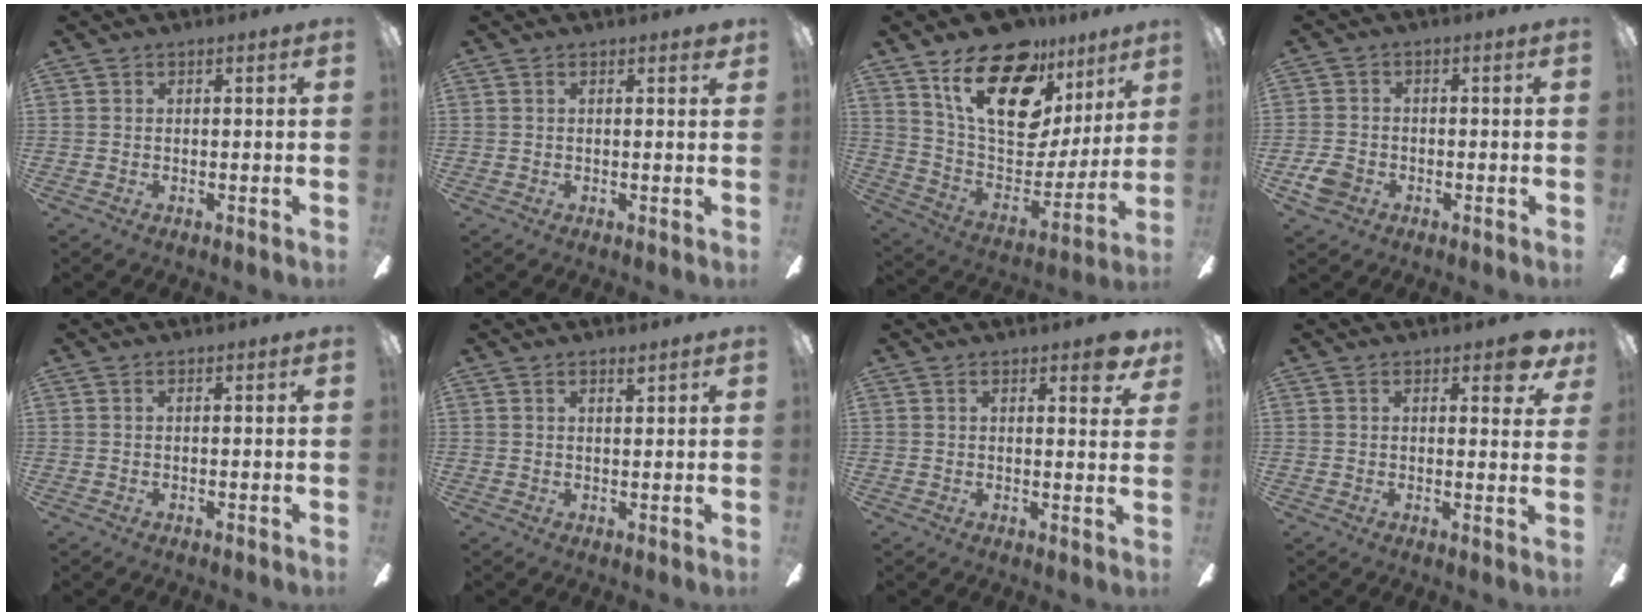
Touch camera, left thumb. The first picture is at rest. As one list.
[{"total": 1.1, "force": [0.7, 0.3, 0.8], "torque": [-0.001, -0.003, 0.009]}, {"total": 22.6, "force": [14.3, 11.5, 13.2], "torque": [-0.208, -0.086, 0.256]}, {"total": 4.6, "force": [-2.3, 3.5, 1.9], "torque": [-0.046, 0.008, -0.043]}, {"total": 0.0}, {"total": 1.4, "force": [1.4, 0.0, 0.2], "torque": [0.001, -0.007, 0.023]}, {"total": 4.2, "force": [3.0, 1.2, 2.7], "torque": [-0.028, -0.015, 0.046]}, {"total": 4.6, "force": [3.1, 1.8, 2.9], "torque": [-0.032, -0.012, 0.051]}]